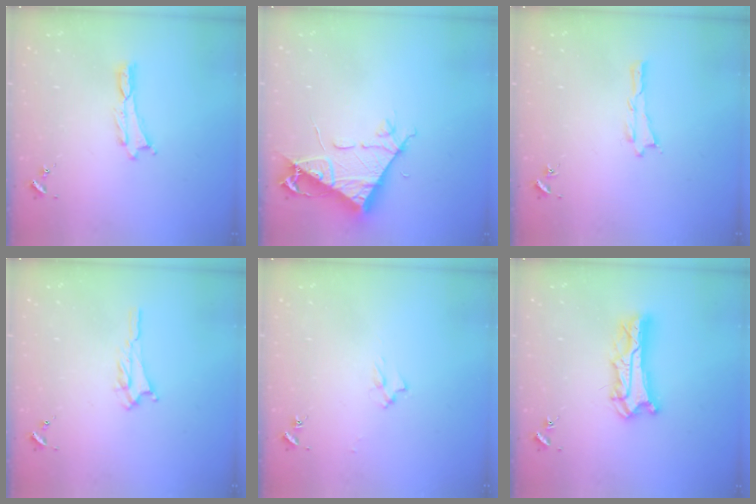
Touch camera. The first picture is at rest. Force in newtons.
{"total": 7.1, "press": 7.0, "slide": 0.8}
{"total": 0.0}
{"total": 1.7, "press": 1.6, "slide": 0.3}
{"total": 2.0, "press": 2.0, "slide": 0.3}
{"total": 8.4, "press": 8.3, "slide": 0.8}